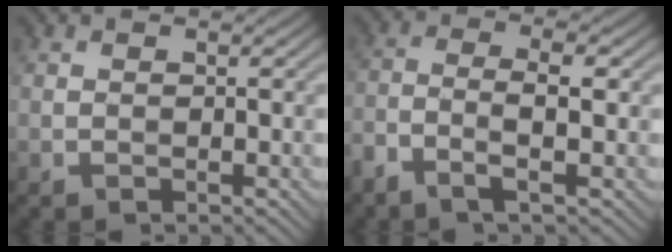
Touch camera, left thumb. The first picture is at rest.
{"total": 4.3, "force": [-2.1, 0.8, 3.7], "torque": [-0.077, 0.002, -0.051]}